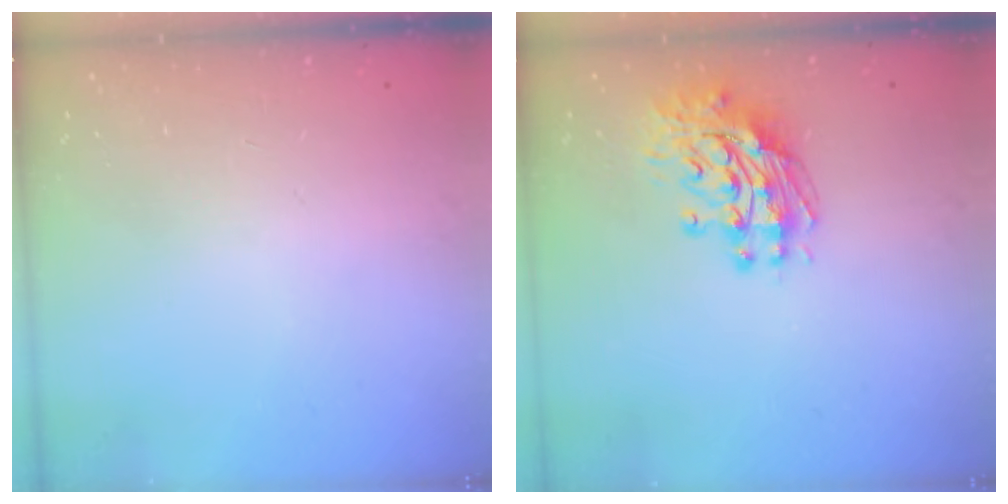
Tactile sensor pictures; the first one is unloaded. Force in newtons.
{"total": 11.5, "press": 11.4, "slide": 1.2}